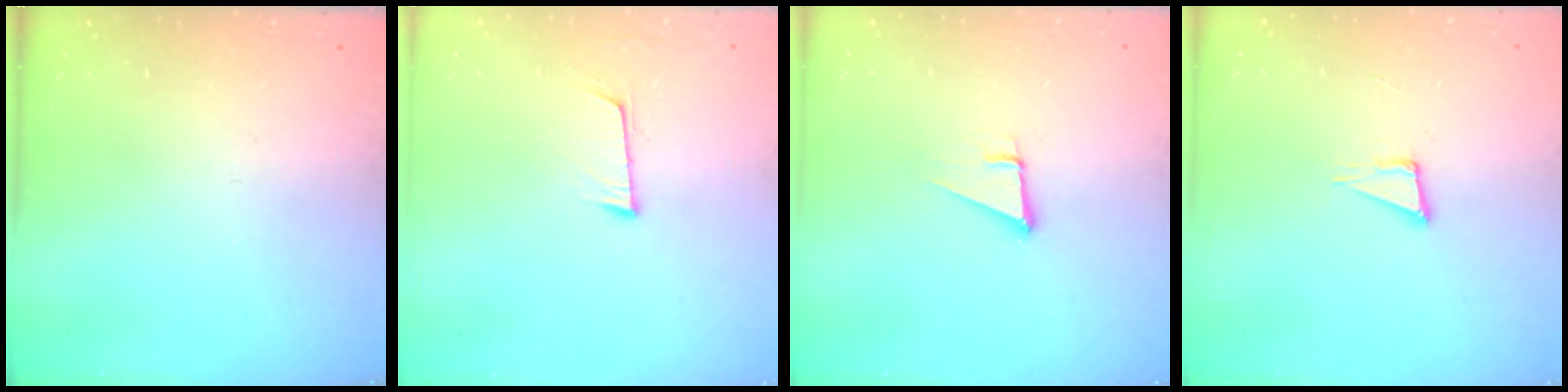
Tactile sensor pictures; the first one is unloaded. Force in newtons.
{"total": 5.8, "press": 5.5, "slide": 1.9}
{"total": 4.4, "press": 3.8, "slide": 2.3}
{"total": 5.1, "press": 3.9, "slide": 3.2}